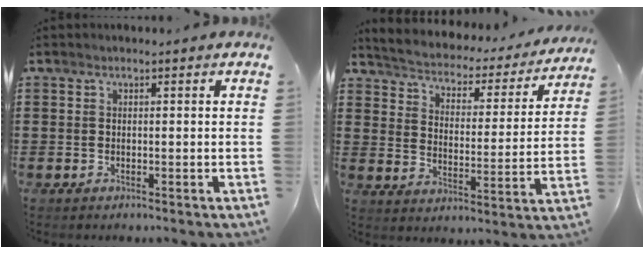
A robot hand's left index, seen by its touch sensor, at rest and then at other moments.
{"total": 2.3, "force": [2.2, 0.5, 0.5], "torque": [-0.029, -0.027, 0.025]}